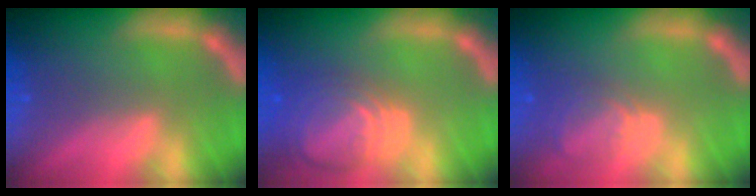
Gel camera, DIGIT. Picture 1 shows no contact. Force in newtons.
{"total": 8.0}
{"total": 3.4}